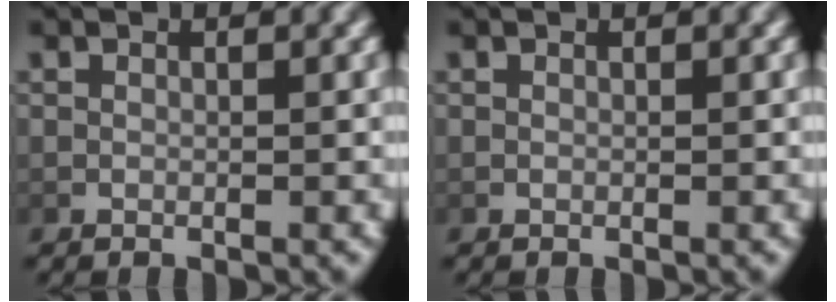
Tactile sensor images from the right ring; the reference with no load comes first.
{"total": 0.0}